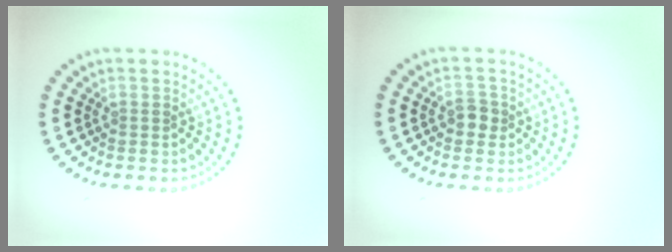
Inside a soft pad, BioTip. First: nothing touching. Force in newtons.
{"total": 1.6, "press": 1.6, "slide": 0.5}